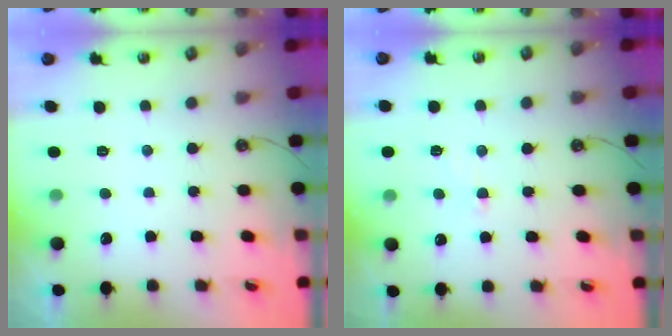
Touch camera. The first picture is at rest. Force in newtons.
{"total": 1.2, "press": 1.0, "slide": 0.6}